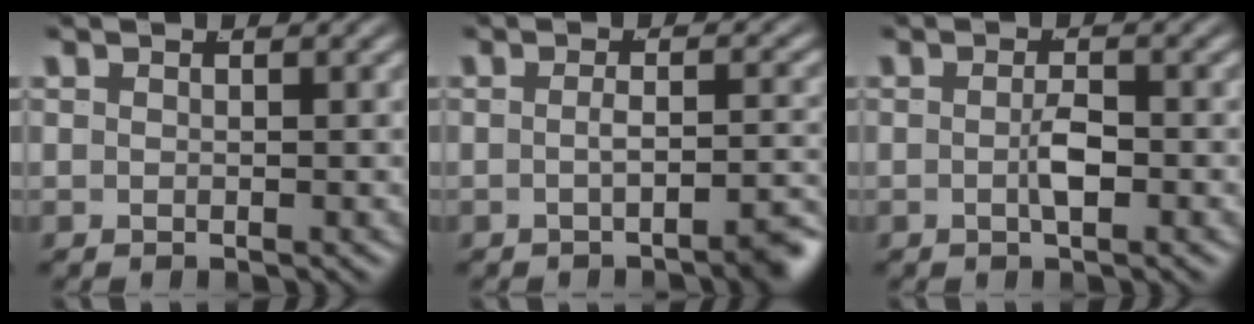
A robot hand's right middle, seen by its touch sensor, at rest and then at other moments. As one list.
[{"total": 3.4, "force": [-2.4, 0.3, 2.3], "torque": [-0.036, -0.004, -0.040]}, {"total": 1.7, "force": [-0.8, 0.2, 1.5], "torque": [-0.028, -0.004, -0.013]}]